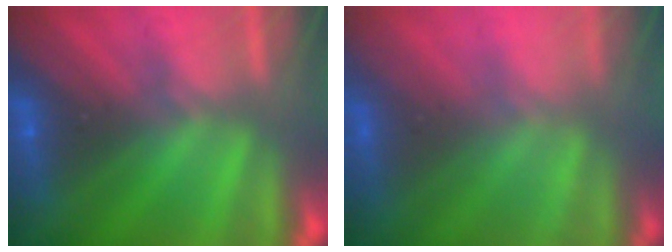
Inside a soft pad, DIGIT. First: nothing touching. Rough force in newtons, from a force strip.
{"total": 5.8}